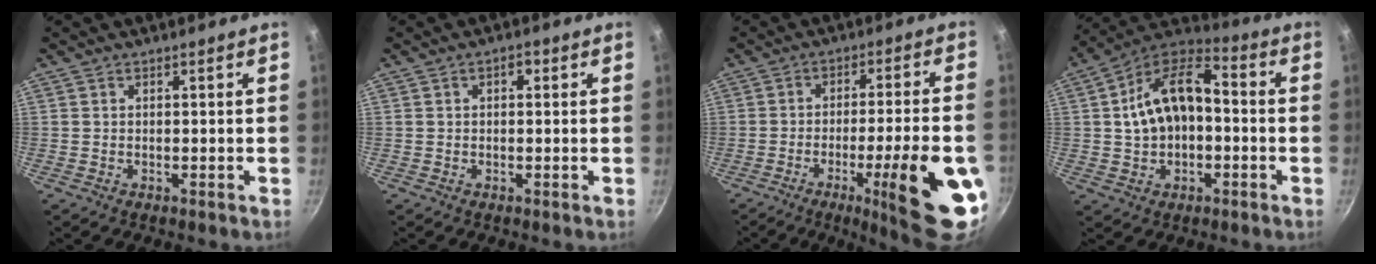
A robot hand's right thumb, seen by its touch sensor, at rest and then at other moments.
{"total": 1.8, "force": [0.5, 1.1, 1.3], "torque": [-0.015, 0.007, 0.005]}
{"total": 18.8, "force": [-6.5, 2.9, 17.4], "torque": [-0.224, 0.018, -0.089]}
{"total": 15.5, "force": [0.2, 9.7, 12.1], "torque": [-0.200, 0.045, -0.007]}